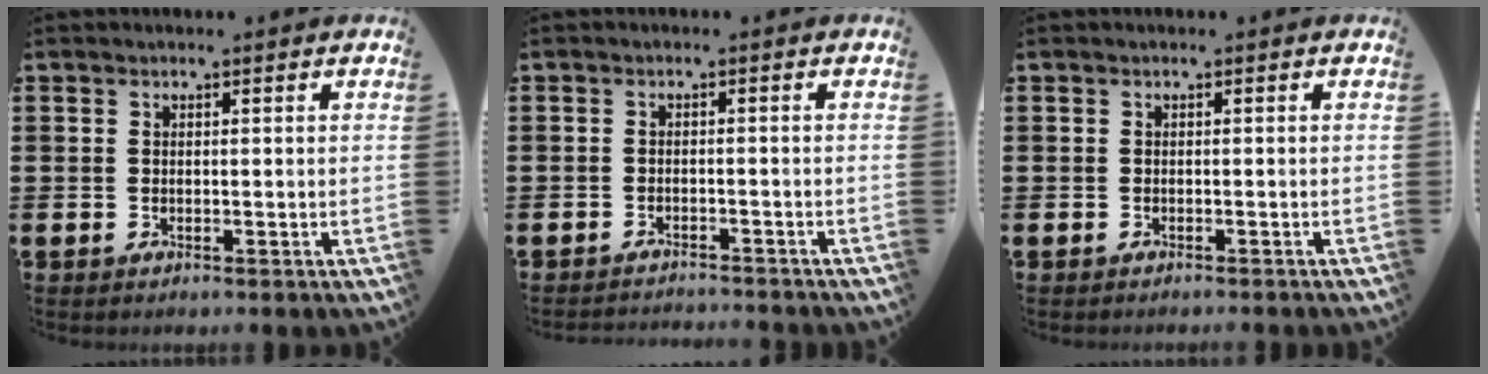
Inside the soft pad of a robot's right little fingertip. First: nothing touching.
{"total": 1.3, "force": [-1.3, -0.1, -0.1], "torque": [-0.002, 0.004, -0.028]}
{"total": 0.0}